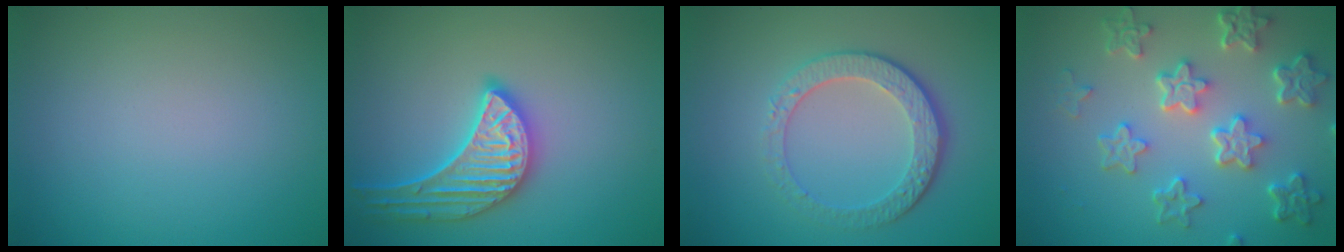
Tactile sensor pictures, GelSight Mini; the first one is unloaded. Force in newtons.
{"total": 4.5, "press": 4.2, "slide": 1.5}
{"total": 4.7, "press": 3.4, "slide": 3.3}
{"total": 6.6, "press": 4.9, "slide": 4.4}